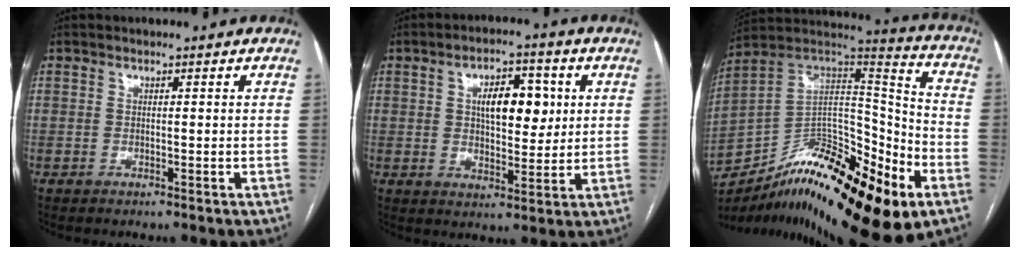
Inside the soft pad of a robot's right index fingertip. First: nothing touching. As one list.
[{"total": 8.7, "force": [2.2, 4.0, 7.4], "torque": [-0.115, 0.013, 0.036]}, {"total": 27.5, "force": [-13.9, 9.1, 21.9], "torque": [-0.339, 0.029, -0.221]}]